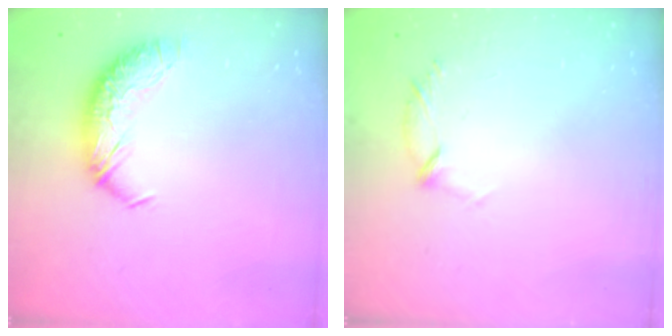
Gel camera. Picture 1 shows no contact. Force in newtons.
{"total": 5.0, "press": 4.8, "slide": 1.4}